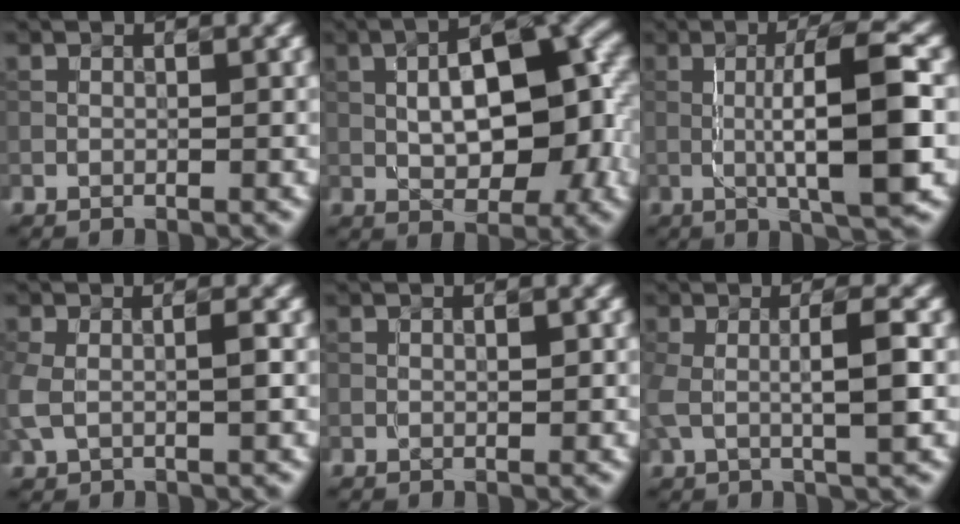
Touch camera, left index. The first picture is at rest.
{"total": 9.7, "force": [0.4, 4.5, 8.6], "torque": [-0.123, 0.012, 0.006]}
{"total": 8.7, "force": [-0.5, 1.5, 8.5], "torque": [-0.126, 0.009, -0.010]}
{"total": 2.9, "force": [-0.1, 1.6, 2.4], "torque": [-0.067, -0.003, -0.003]}
{"total": 0.7, "force": [0.1, 0.2, 0.6], "torque": [-0.010, 0.000, 0.003]}
{"total": 4.4, "force": [0.1, 1.1, 4.2], "torque": [-0.085, 0.001, 0.001]}